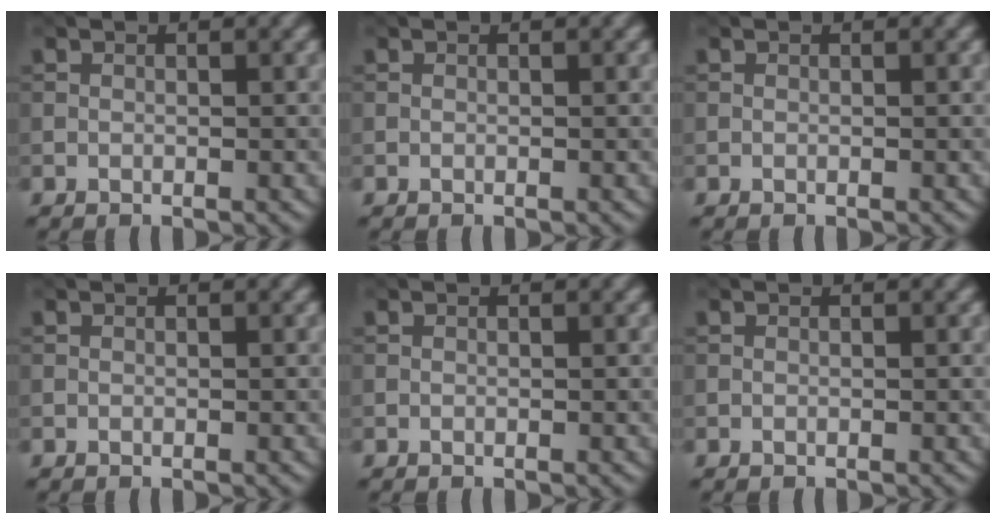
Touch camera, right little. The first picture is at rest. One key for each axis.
{"total": 0.0}
{"total": 0.0}
{"total": 0.0}
{"total": 0.0}
{"total": 0.0}